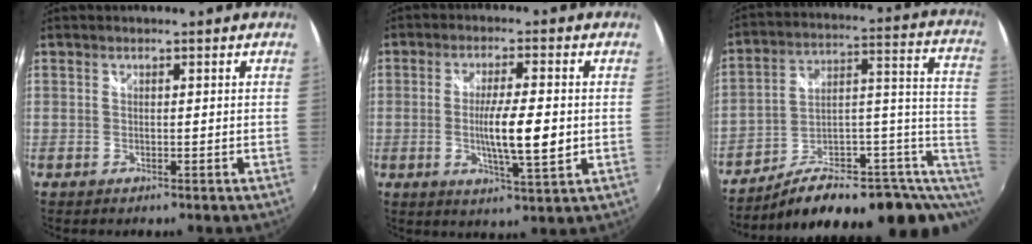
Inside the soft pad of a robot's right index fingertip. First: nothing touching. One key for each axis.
{"total": 8.7, "fx": -0.9, "fy": 1.0, "fz": 8.6, "tx": -0.149, "ty": -0.009, "tz": -0.010}
{"total": 20.1, "fx": -2.4, "fy": 9.3, "fz": 17.6, "tx": -0.237, "ty": 0.026, "tz": -0.027}